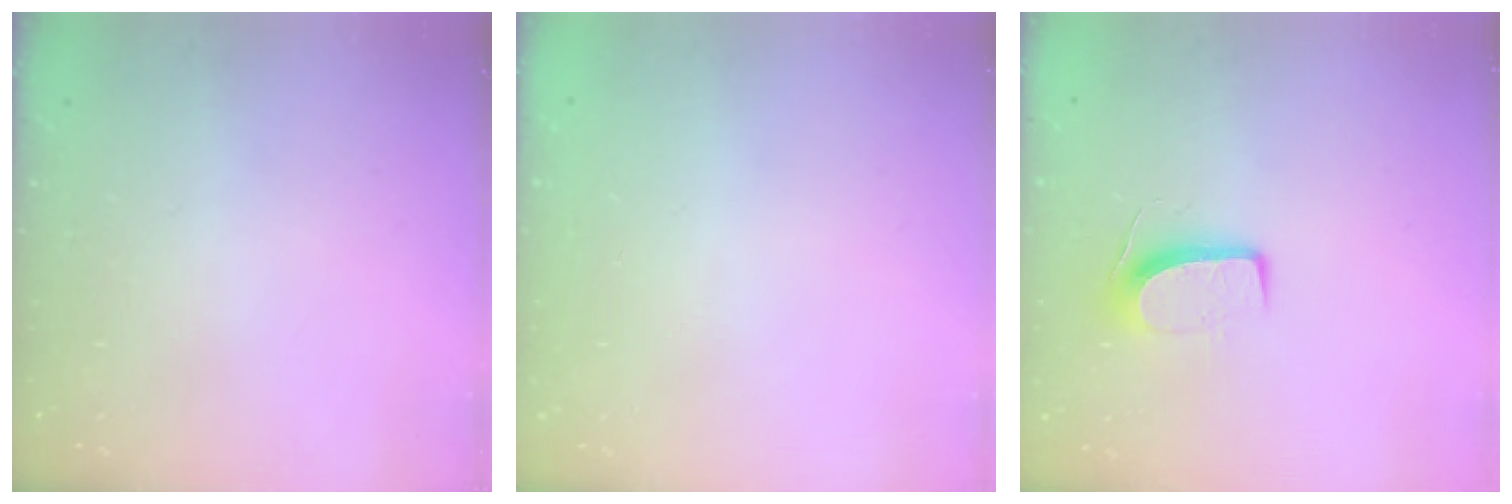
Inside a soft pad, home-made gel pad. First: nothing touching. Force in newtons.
{"total": 0.0}
{"total": 7.6, "press": 7.6, "slide": 0.5}